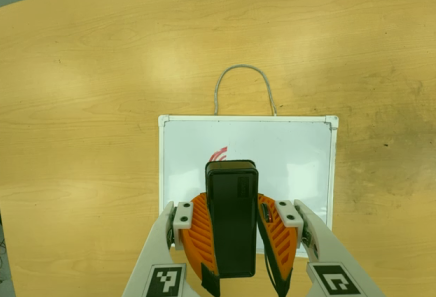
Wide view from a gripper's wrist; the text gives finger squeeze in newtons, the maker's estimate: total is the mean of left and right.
{"total": 6.9, "left": 6.1, "right": 7.7}